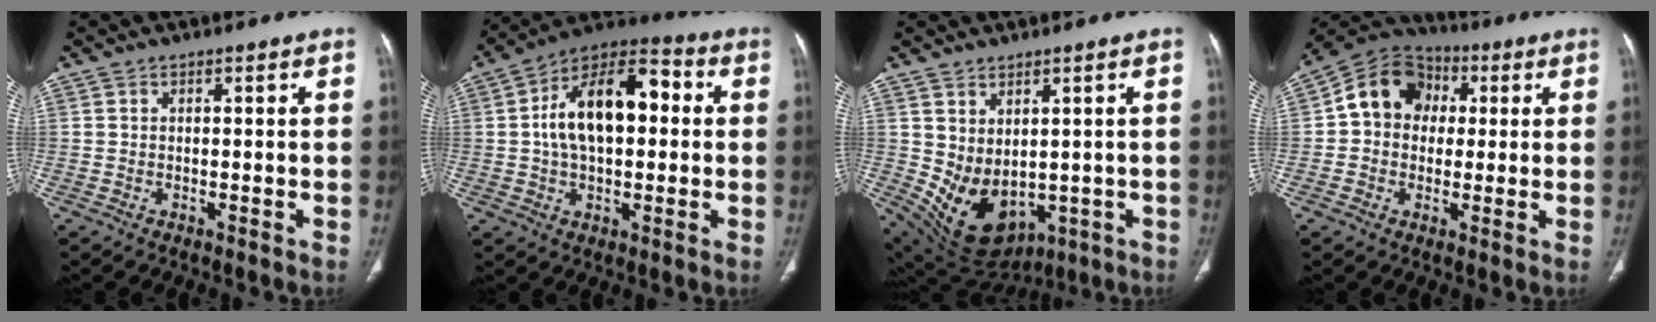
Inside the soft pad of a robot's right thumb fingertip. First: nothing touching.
{"total": 17.2, "force": [1.9, 9.6, 14.1], "torque": [-0.223, 0.037, 0.023]}
{"total": 12.3, "force": [-0.6, 8.6, 8.8], "torque": [-0.139, -0.010, 0.033]}
{"total": 11.9, "force": [1.6, 10.1, 6.1], "torque": [-0.080, 0.023, 0.012]}